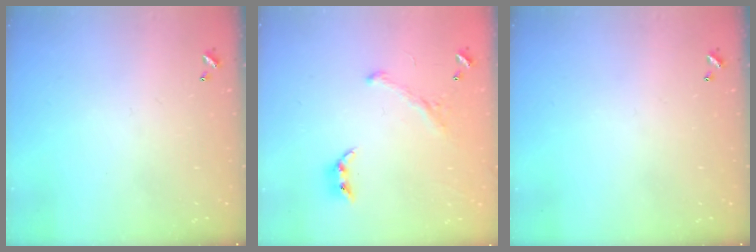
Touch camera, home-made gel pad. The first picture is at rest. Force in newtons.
{"total": 1.3, "press": 0.6, "slide": 1.2}
{"total": 0.0}